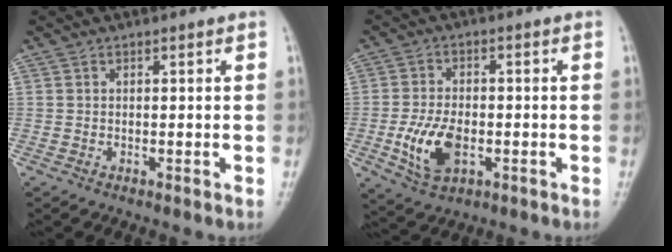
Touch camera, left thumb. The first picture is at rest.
{"total": 8.9, "force": [-2.5, 5.1, 6.9], "torque": [-0.130, 0.001, -0.038]}